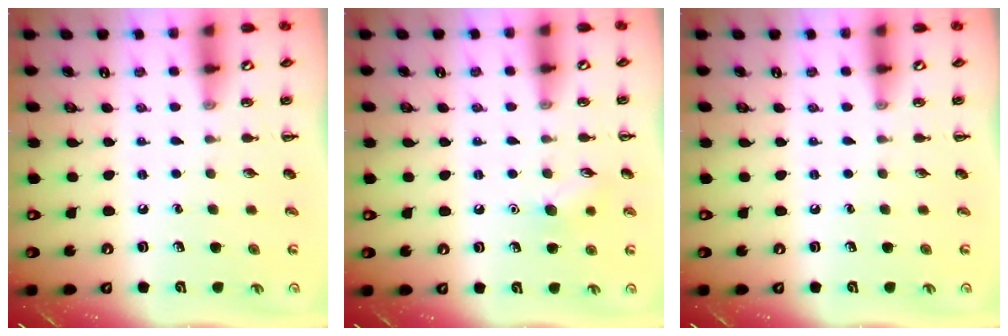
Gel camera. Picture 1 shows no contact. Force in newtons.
{"total": 7.8, "press": 7.7, "slide": 1.4}
{"total": 0.0}